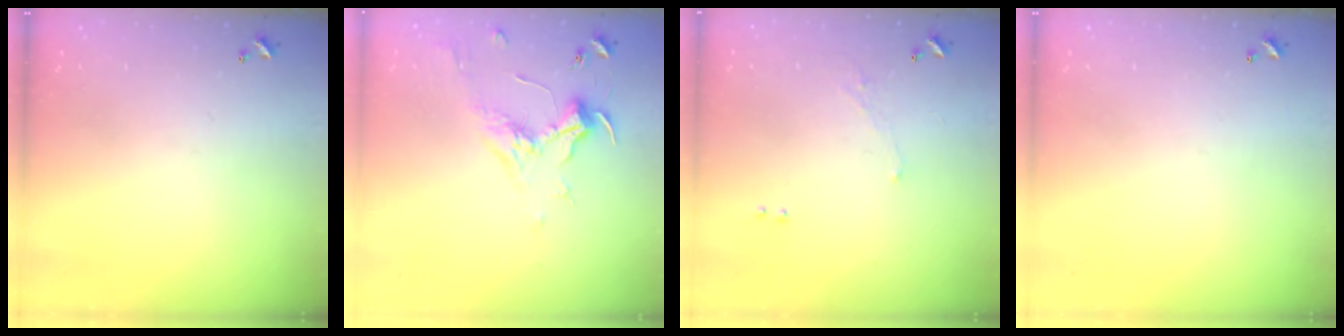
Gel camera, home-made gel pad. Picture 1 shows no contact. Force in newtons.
{"total": 1.7, "press": 1.5, "slide": 0.8}
{"total": 0.8, "press": 0.6, "slide": 0.5}
{"total": 0.0}